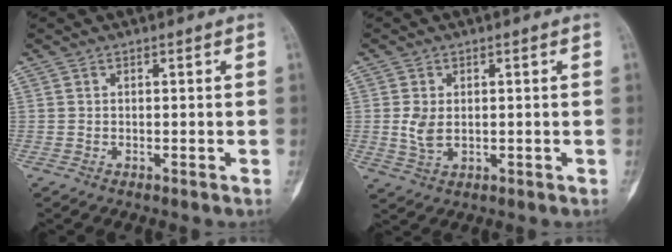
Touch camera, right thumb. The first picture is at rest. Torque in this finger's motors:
{"motor_torque": [0.16, 0.27, 0.55, 0.09, 0.03]}